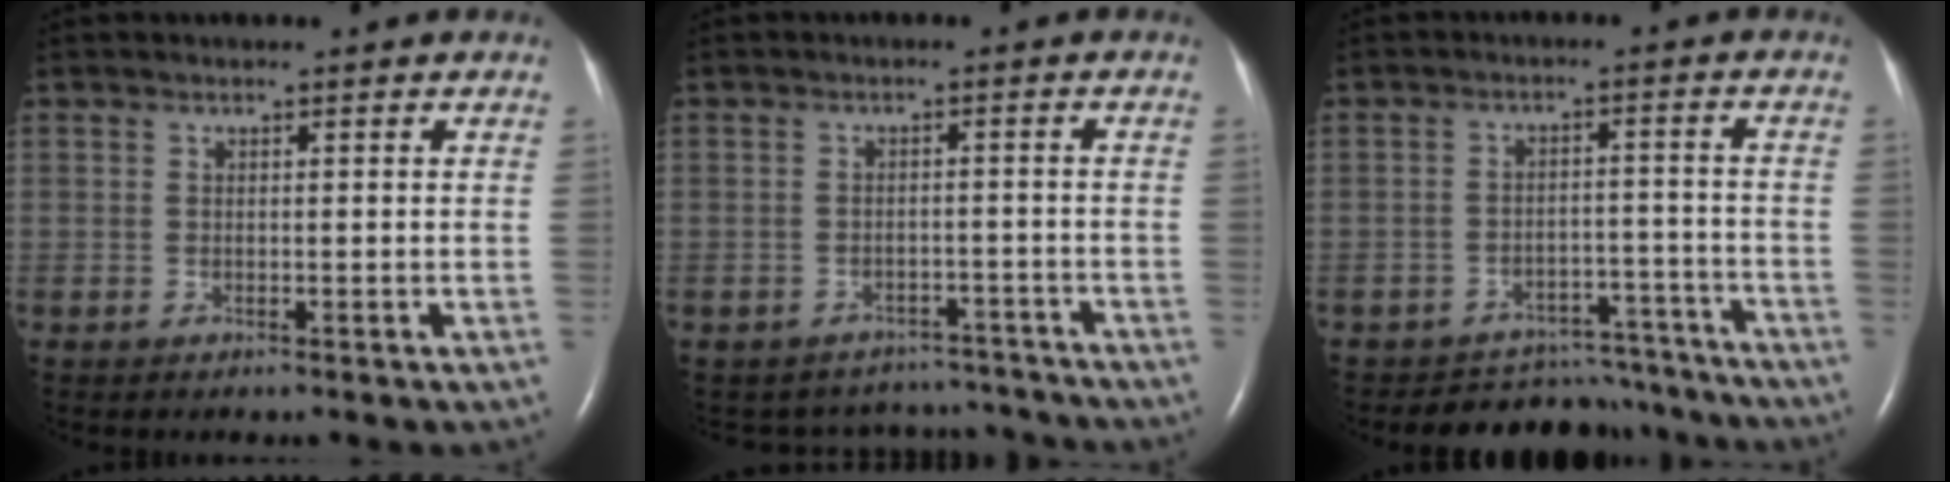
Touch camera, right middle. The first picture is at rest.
{"total": 8.8, "force": [-8.2, 3.1, -0.5], "torque": [0.005, 0.028, -0.094]}
{"total": 10.5, "force": [-9.9, 3.4, -0.3], "torque": [0.019, 0.034, -0.125]}